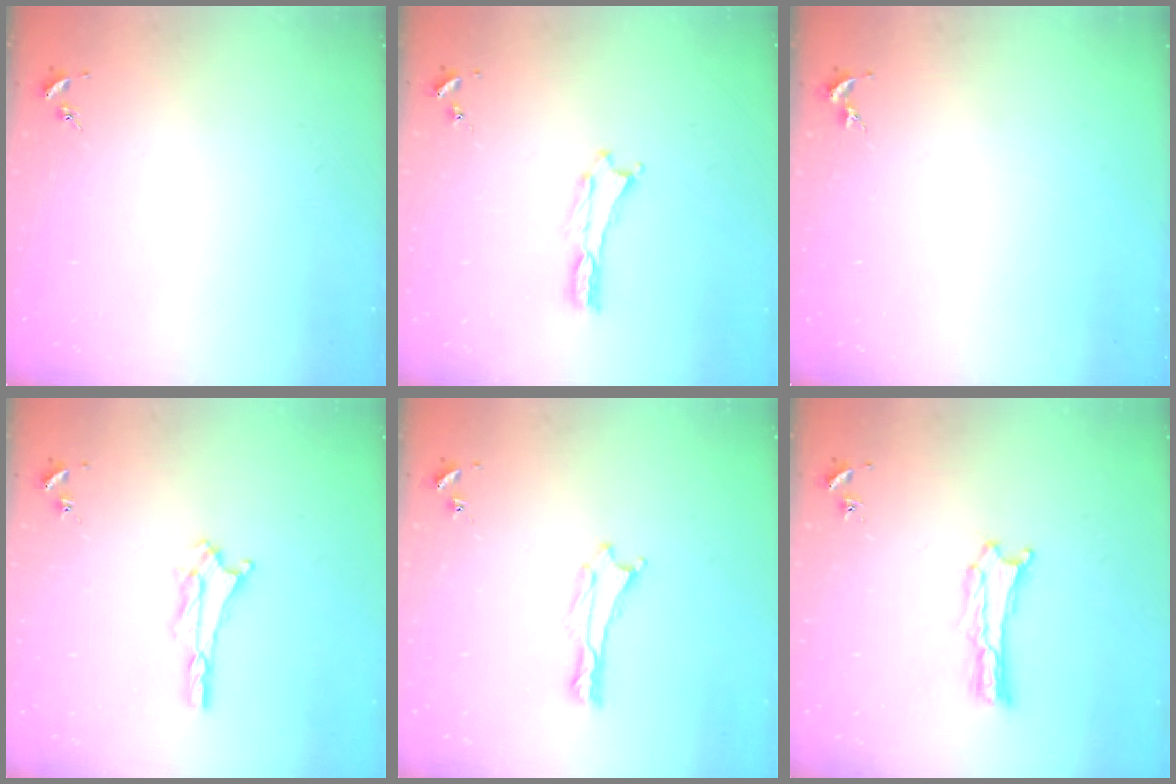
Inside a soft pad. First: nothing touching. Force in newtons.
{"total": 0.0}
{"total": 0.0}
{"total": 2.4, "press": 2.4, "slide": 0.4}
{"total": 0.0}
{"total": 0.9, "press": 0.9, "slide": 0.0}